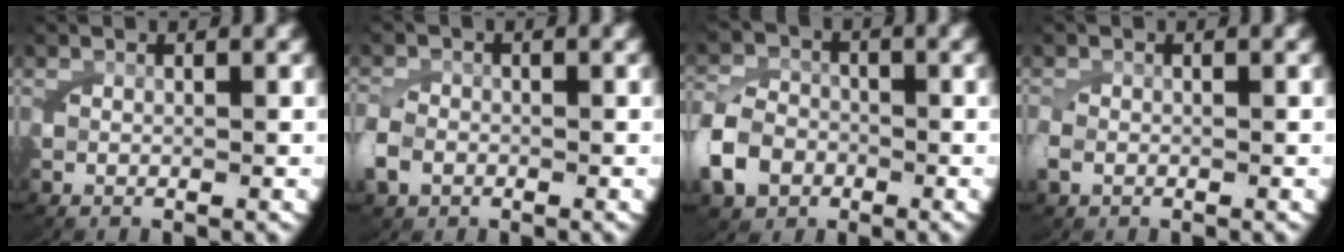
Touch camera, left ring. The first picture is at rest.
{"total": 2.3, "force": [-0.8, 1.9, 0.9], "torque": [-0.037, -0.006, -0.011]}
{"total": 5.3, "force": [-1.7, 4.6, 2.1], "torque": [-0.049, -0.008, -0.031]}
{"total": 1.2, "force": [-0.4, 1.0, 0.5], "torque": [-0.026, -0.006, -0.003]}